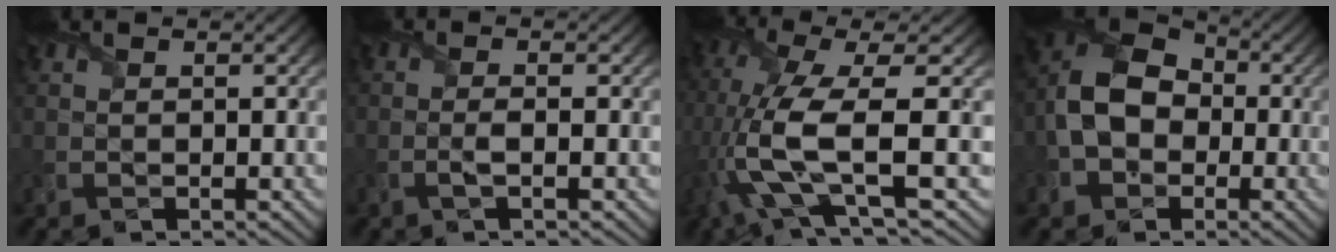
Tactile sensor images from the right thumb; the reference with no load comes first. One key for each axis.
{"total": 1.4, "fx": -0.5, "fy": 0.1, "fz": 1.3, "tx": -0.028, "ty": 0.003, "tz": -0.016}
{"total": 12.4, "fx": -2.2, "fy": 3.7, "fz": 11.6, "tx": -0.259, "ty": -0.006, "tz": -0.044}
{"total": 9.7, "fx": -1.5, "fy": 7.5, "fz": 6.1, "tx": -0.135, "ty": -0.006, "tz": -0.041}